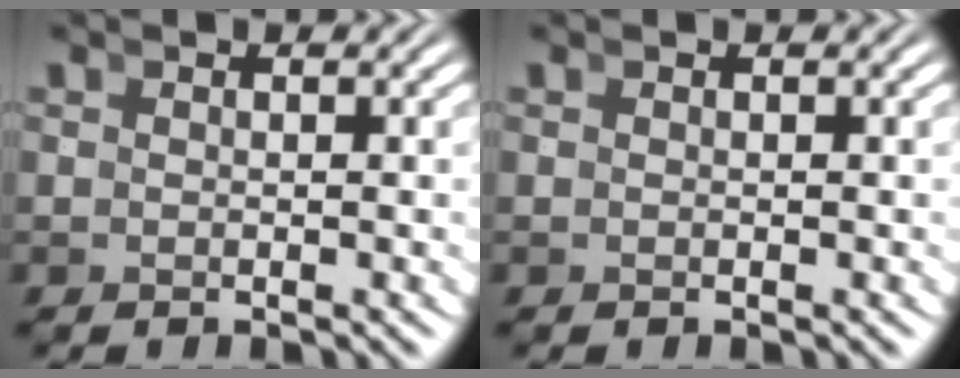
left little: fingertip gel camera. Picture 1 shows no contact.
{"total": 0.0}